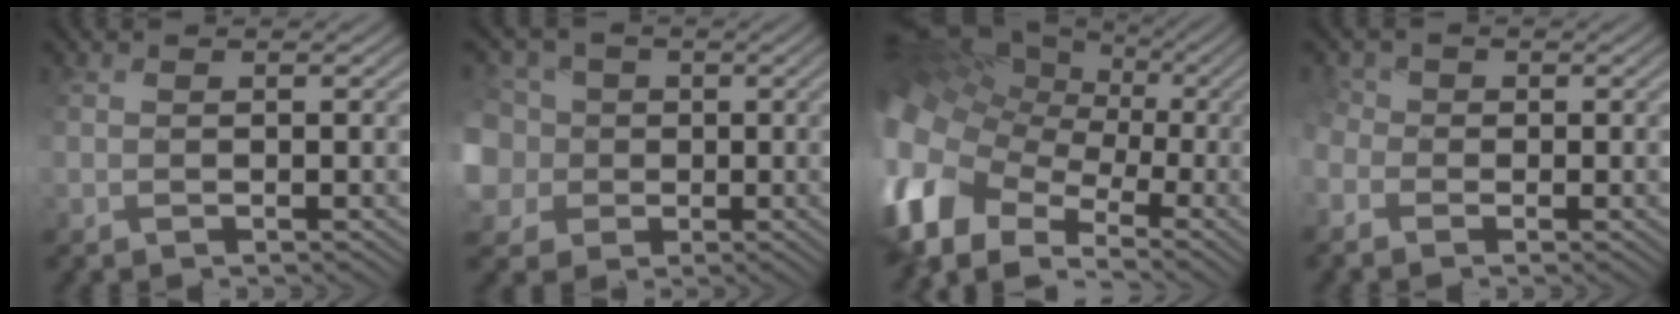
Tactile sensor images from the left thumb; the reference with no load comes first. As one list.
[{"total": 9.5, "force": [1.2, 8.8, 3.3], "torque": [-0.138, 0.003, -0.001]}, {"total": 15.2, "force": [-2.1, 11.4, 9.9], "torque": [-0.278, -0.005, -0.022]}, {"total": 3.8, "force": [-1.4, 3.1, 1.8], "torque": [-0.054, 0.000, -0.027]}]